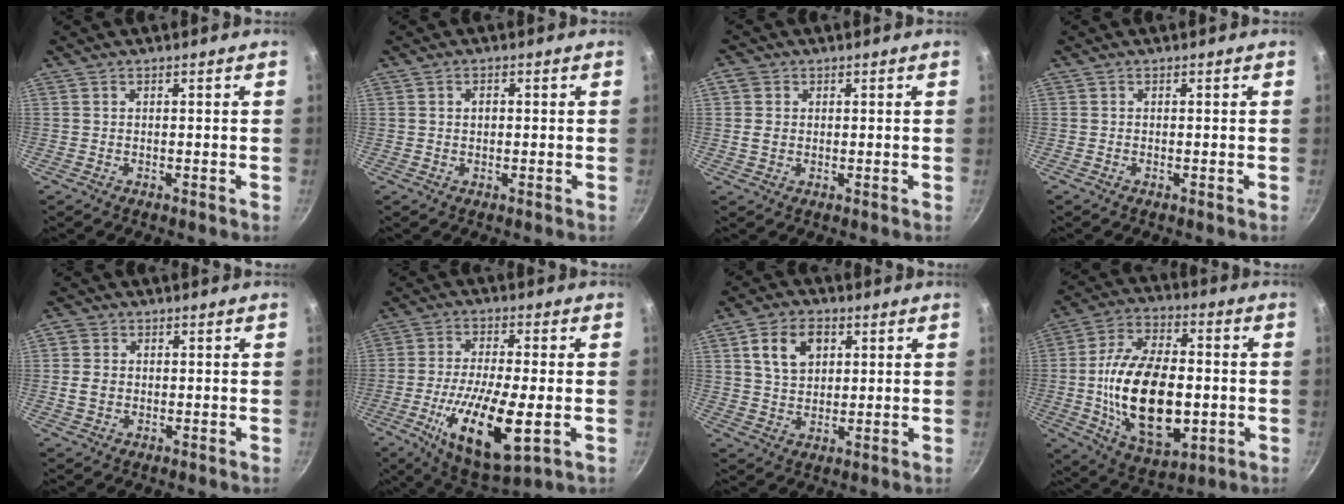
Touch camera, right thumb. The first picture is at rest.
{"total": 1.3, "force": [0.2, 1.0, 0.9], "torque": [-0.011, 0.003, 0.002]}
{"total": 3.3, "force": [0.3, 2.9, 1.6], "torque": [-0.019, 0.000, 0.000]}
{"total": 0.0}
{"total": 4.0, "force": [0.0, 3.4, 2.0], "torque": [-0.023, 0.003, -0.005]}
{"total": 17.4, "force": [-4.3, 5.6, 15.8], "torque": [-0.291, 0.002, -0.076]}
{"total": 8.8, "force": [3.1, 6.2, 5.5], "torque": [-0.078, -0.002, 0.053]}
{"total": 22.7, "force": [-2.3, 13.2, 18.4], "torque": [-0.310, 0.009, -0.030]}